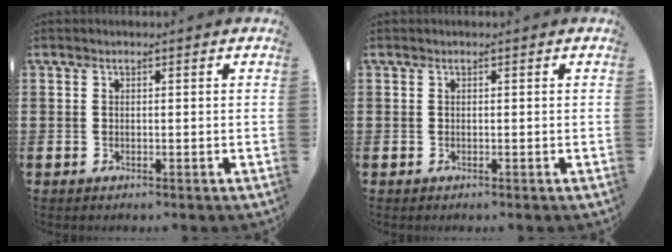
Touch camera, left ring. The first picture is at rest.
{"total": 0.0}